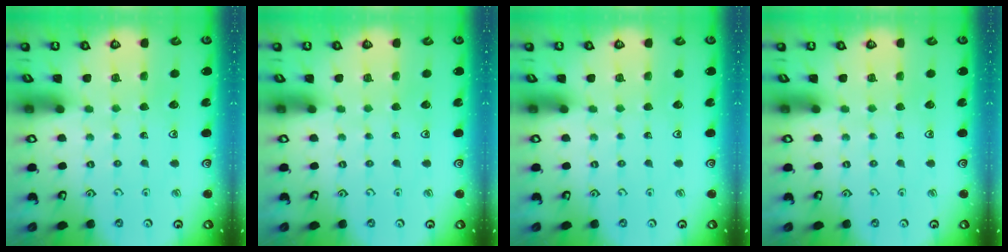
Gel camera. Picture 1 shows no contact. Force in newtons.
{"total": 0.0}
{"total": 0.0}
{"total": 0.0}